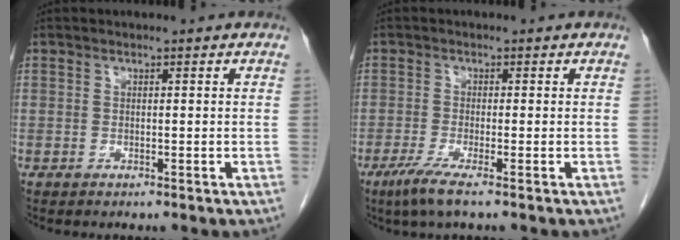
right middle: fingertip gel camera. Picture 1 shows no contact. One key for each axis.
{"total": 4.0, "fx": -2.5, "fy": -0.1, "fz": 3.1, "tx": -0.067, "ty": -0.014, "tz": -0.051}